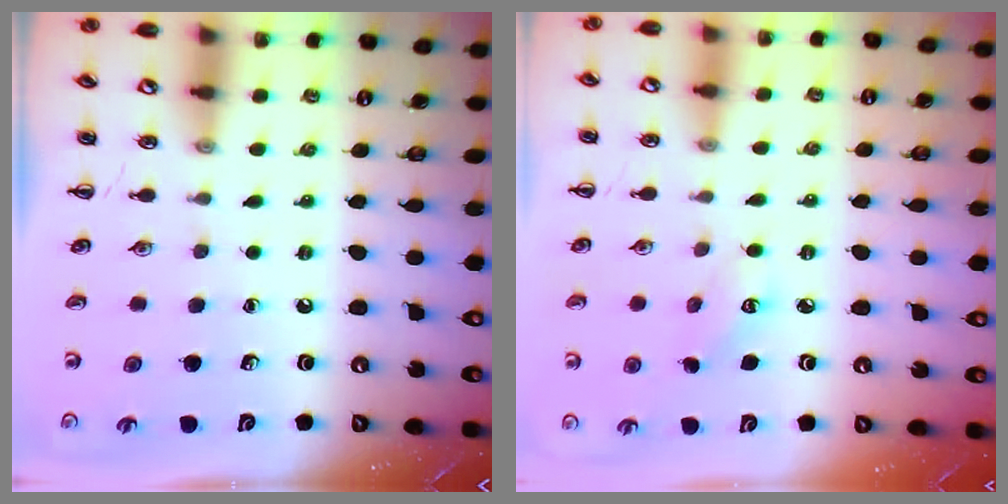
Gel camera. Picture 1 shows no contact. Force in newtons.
{"total": 2.9, "press": 2.8, "slide": 0.8}